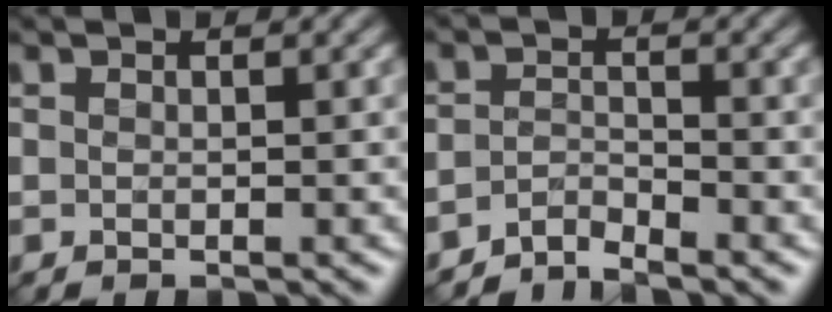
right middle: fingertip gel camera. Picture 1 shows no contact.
{"total": 2.0, "force": [-2.0, 0.0, 0.2], "torque": [-0.006, 0.005, -0.046]}